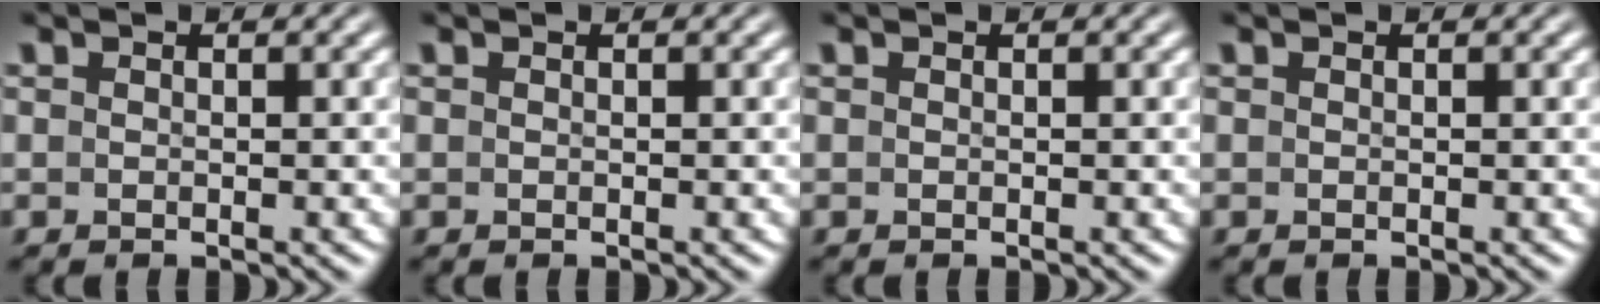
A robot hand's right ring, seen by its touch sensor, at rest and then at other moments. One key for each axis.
{"total": 0.0}
{"total": 0.0}
{"total": 0.0}